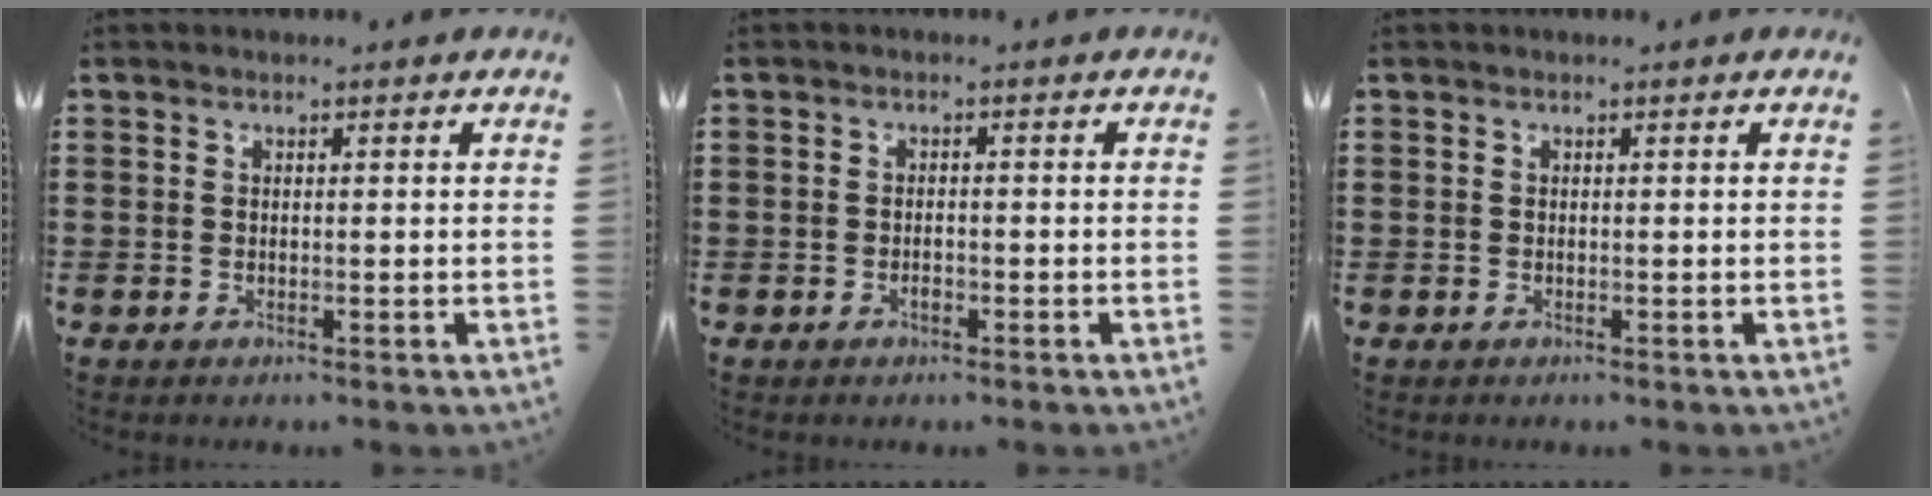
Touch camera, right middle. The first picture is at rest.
{"total": 1.0, "force": [-0.6, 0.6, 0.5], "torque": [-0.011, 0.000, -0.013]}
{"total": 0.0}